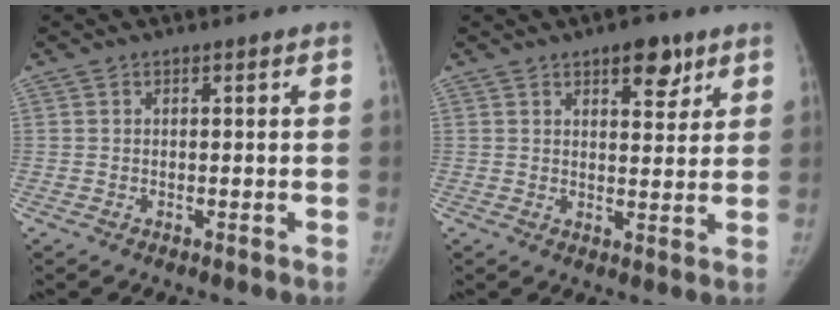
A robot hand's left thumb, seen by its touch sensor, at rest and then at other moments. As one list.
[{"total": 6.4, "force": [4.0, 2.9, 4.1], "torque": [-0.032, -0.021, 0.054]}]